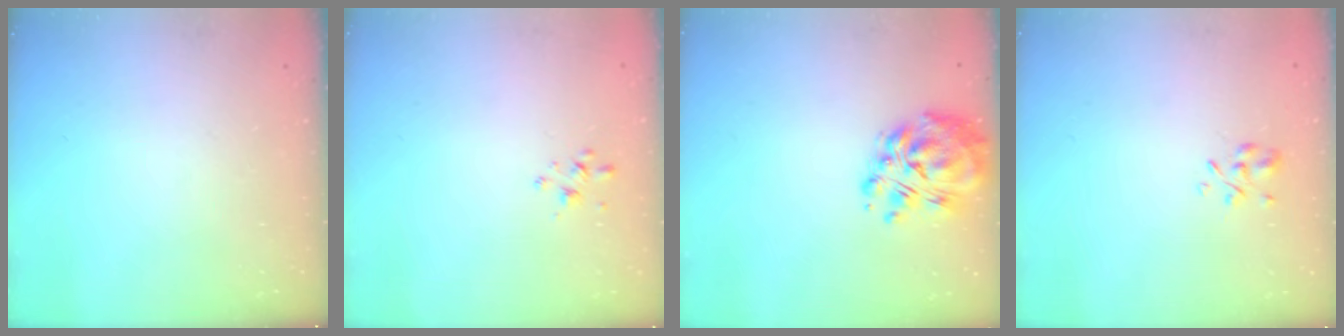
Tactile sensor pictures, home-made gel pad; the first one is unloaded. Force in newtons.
{"total": 1.8, "press": 1.7, "slide": 0.4}
{"total": 10.8, "press": 10.2, "slide": 3.7}
{"total": 2.8, "press": 2.6, "slide": 1.0}